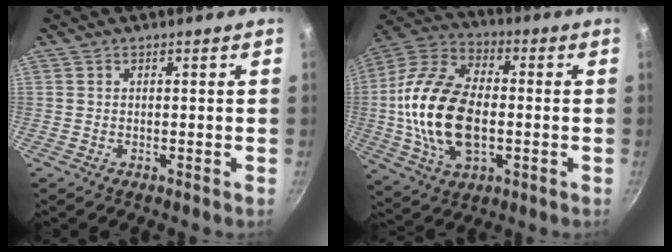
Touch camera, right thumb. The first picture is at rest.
{"total": 20.7, "force": [-1.4, 12.2, 16.6], "torque": [-0.314, 0.023, -0.033]}